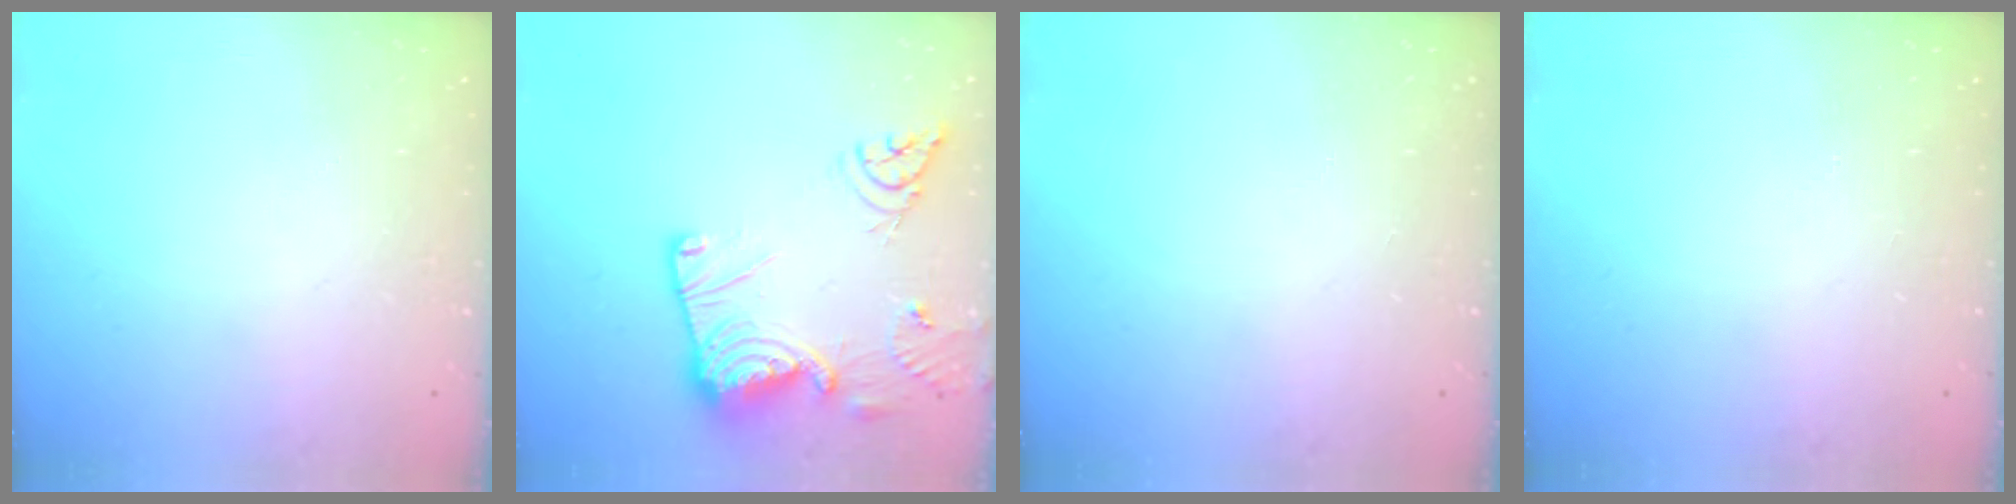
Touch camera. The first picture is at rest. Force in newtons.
{"total": 18.1, "press": 18.0, "slide": 1.7}
{"total": 0.0}
{"total": 0.0}